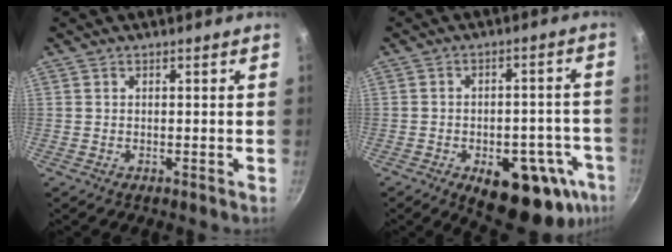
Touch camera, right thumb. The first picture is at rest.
{"total": 18.4, "force": [-8.4, 9.5, 13.3], "torque": [-0.110, 0.024, -0.102]}